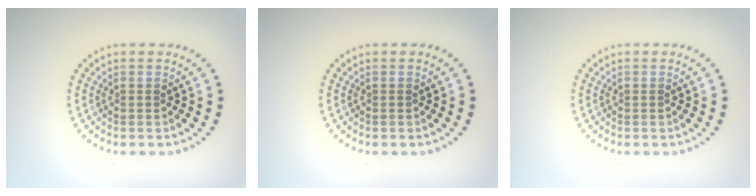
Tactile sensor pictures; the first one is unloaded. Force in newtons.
{"total": 0.0}
{"total": 0.0}